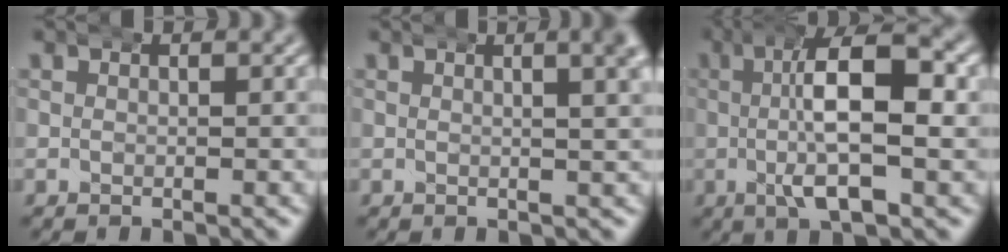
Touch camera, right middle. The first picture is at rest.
{"total": 3.8, "force": [1.9, 1.0, 3.1], "torque": [-0.034, 0.015, 0.024]}
{"total": 8.7, "force": [0.1, 2.8, 8.3], "torque": [-0.138, 0.009, -0.003]}